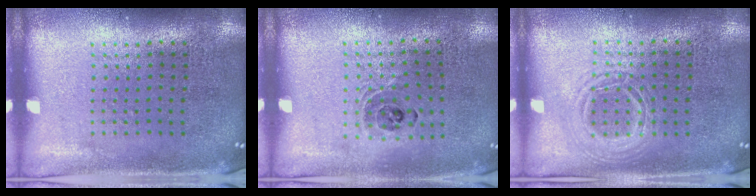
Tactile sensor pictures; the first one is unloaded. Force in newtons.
{"total": 1.0, "press": 1.0, "slide": 0.1}
{"total": 1.2, "press": 1.2, "slide": 0.1}